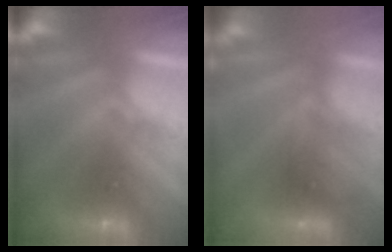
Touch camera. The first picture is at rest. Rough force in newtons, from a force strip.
{"total": 3.7}